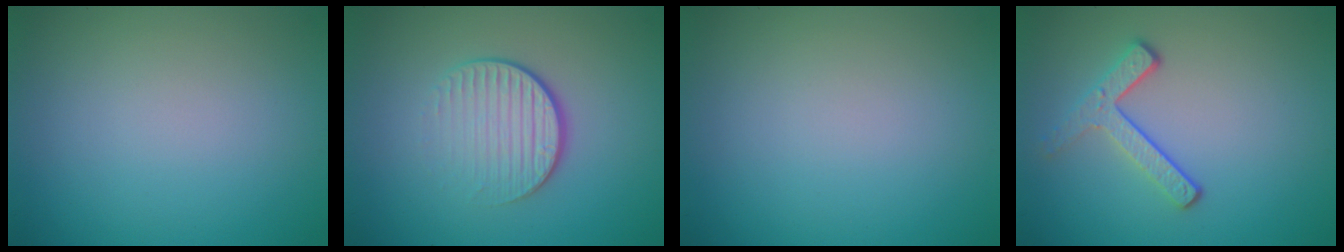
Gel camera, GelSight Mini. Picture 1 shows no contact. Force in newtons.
{"total": 4.1, "press": 2.6, "slide": 3.2}
{"total": 0.0}
{"total": 2.9, "press": 2.3, "slide": 1.7}